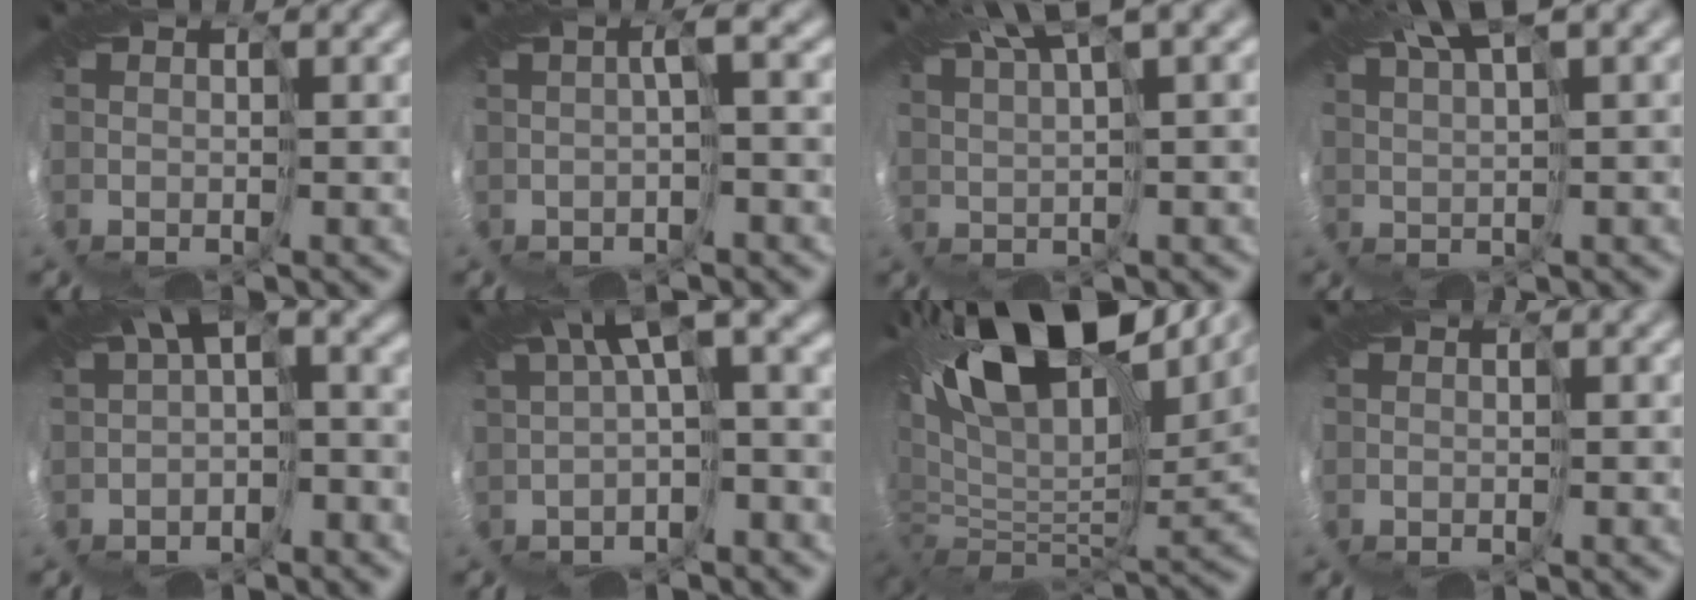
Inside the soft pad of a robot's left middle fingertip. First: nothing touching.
{"total": 1.6, "force": [-0.2, 0.0, 1.6], "torque": [-0.025, 0.009, -0.008]}
{"total": 7.1, "force": [4.7, 1.0, 5.2], "torque": [-0.091, 0.024, 0.081]}
{"total": 6.6, "force": [4.1, 1.1, 5.0], "torque": [-0.090, 0.022, 0.076]}
{"total": 7.1, "force": [1.0, 3.3, 6.2], "torque": [-0.089, 0.007, 0.010]}
{"total": 9.1, "force": [2.4, 3.3, 8.1], "torque": [-0.130, 0.019, 0.039]}
{"total": 19.1, "force": [8.7, 8.9, 14.4], "torque": [-0.265, 0.029, 0.153]}
{"total": 0.0}